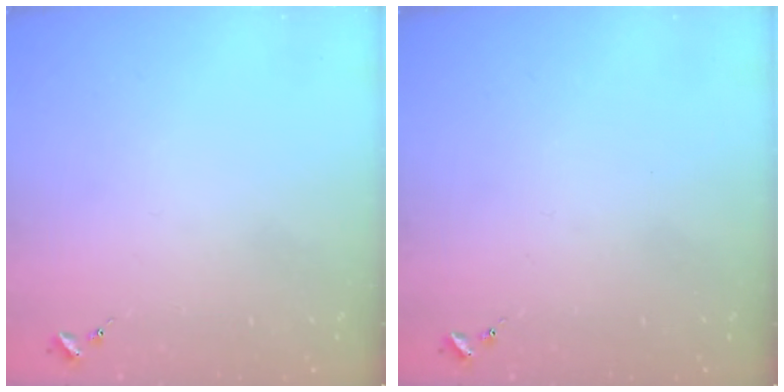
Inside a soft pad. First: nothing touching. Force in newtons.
{"total": 0.0}